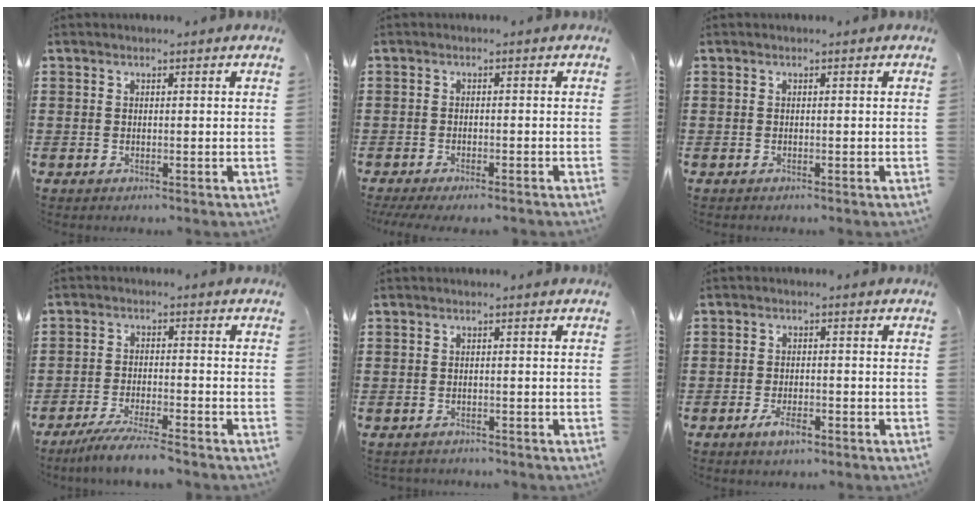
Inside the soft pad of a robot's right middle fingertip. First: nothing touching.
{"total": 1.6, "force": [-1.5, 0.1, 0.6], "torque": [-0.012, -0.001, -0.030]}
{"total": 0.0}
{"total": 4.9, "force": [-4.5, -0.1, 1.9], "torque": [-0.044, -0.012, -0.089]}
{"total": 0.7, "force": [-0.7, 0.1, -0.1], "torque": [-0.001, 0.001, -0.016]}
{"total": 3.1, "force": [-1.8, 1.3, 2.1], "torque": [-0.042, 0.000, -0.035]}